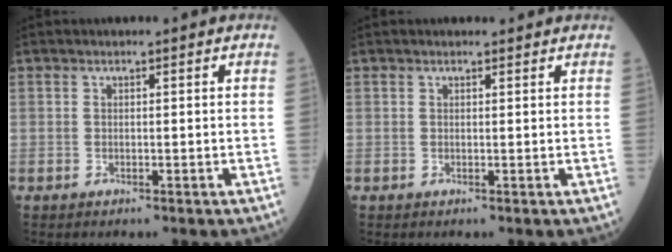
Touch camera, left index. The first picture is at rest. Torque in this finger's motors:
{"motor_torque": [0.18, -0.16, 0.05, 0.03]}